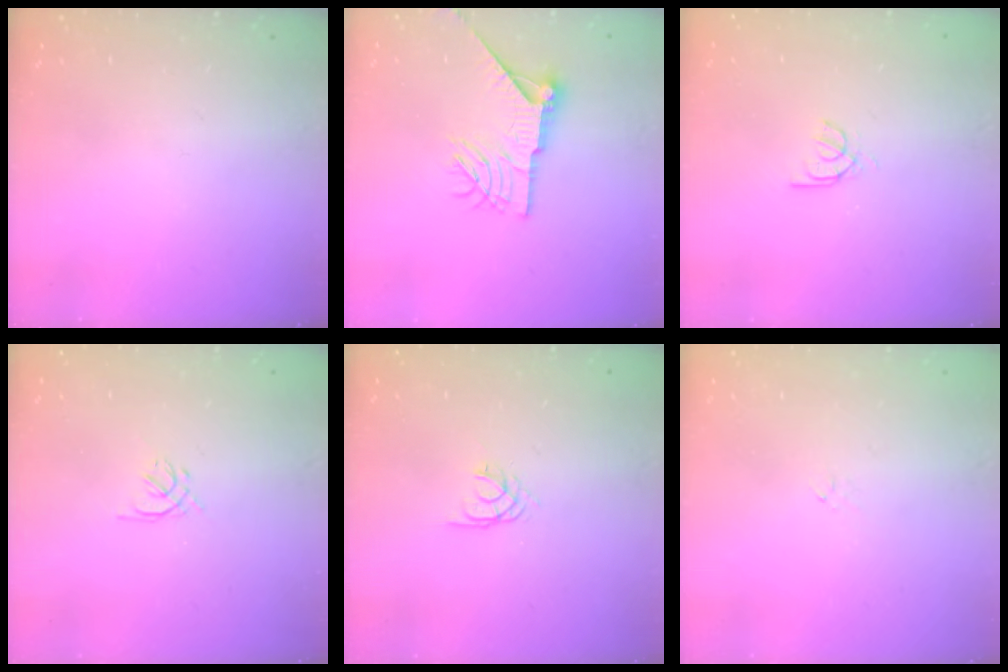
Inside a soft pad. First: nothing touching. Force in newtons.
{"total": 12.8, "press": 12.8, "slide": 0.8}
{"total": 2.9, "press": 2.9, "slide": 0.3}
{"total": 1.4, "press": 1.3, "slide": 0.5}
{"total": 1.7, "press": 1.7, "slide": 0.1}
{"total": 0.7, "press": 0.5, "slide": 0.4}